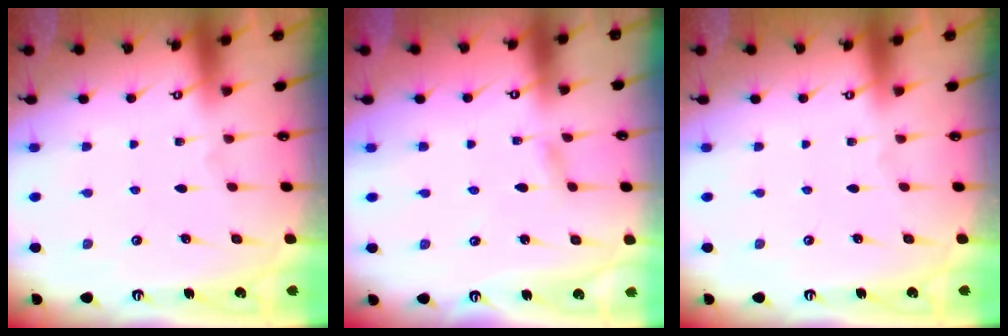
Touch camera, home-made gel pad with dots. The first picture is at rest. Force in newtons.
{"total": 1.9, "press": 1.9, "slide": 0.2}
{"total": 0.0}